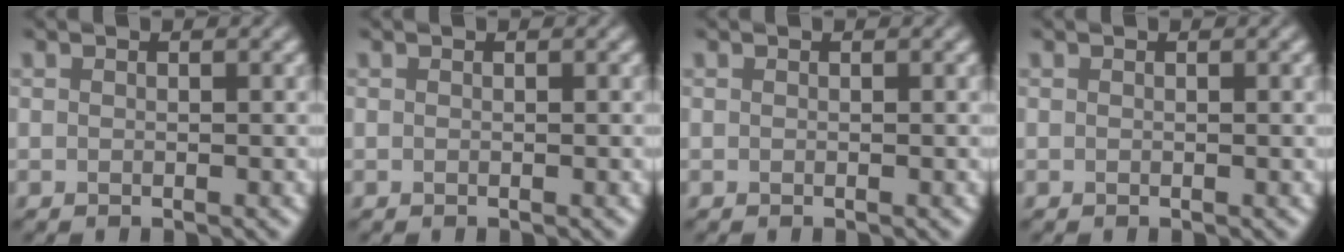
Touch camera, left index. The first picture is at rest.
{"total": 0.0}
{"total": 0.0}
{"total": 0.0}